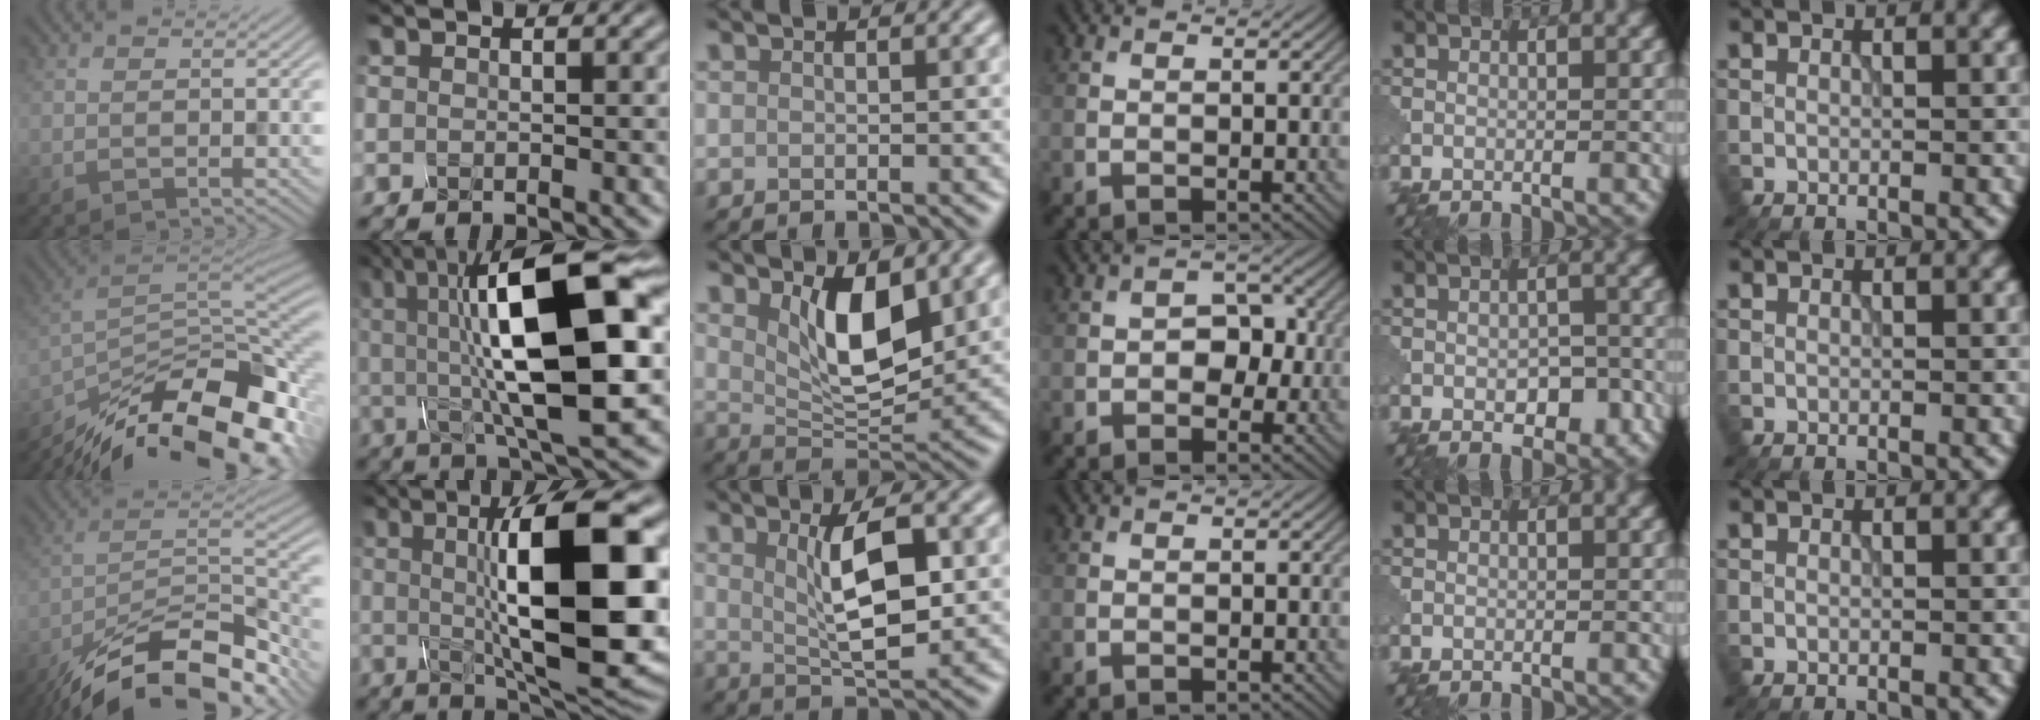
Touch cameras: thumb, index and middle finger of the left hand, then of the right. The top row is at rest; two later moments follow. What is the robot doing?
{"motion": "assemble", "object": "glue stick"}